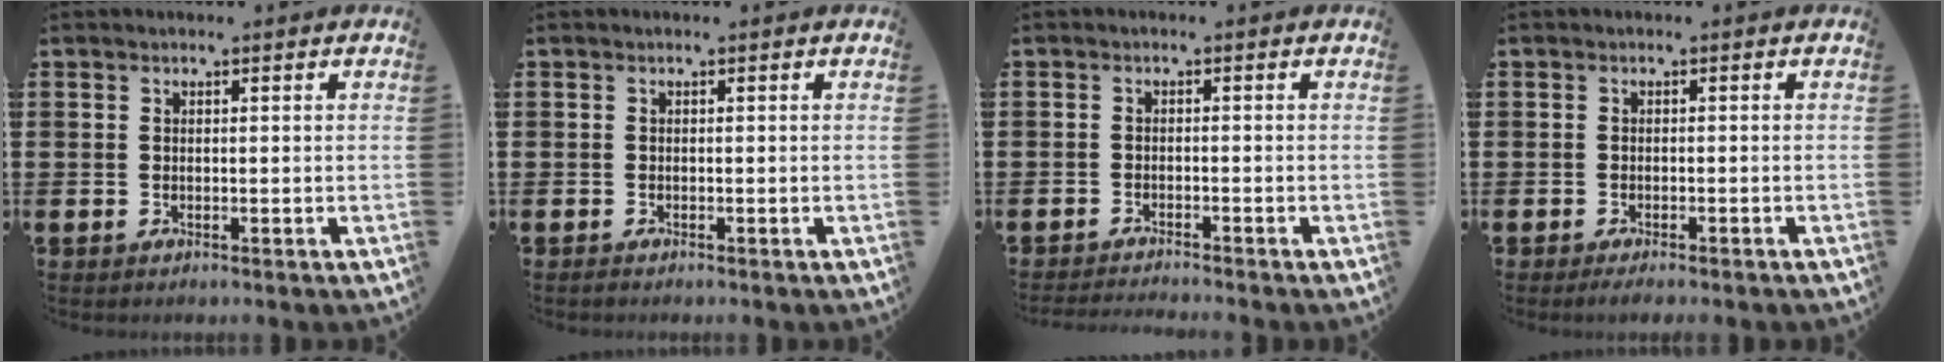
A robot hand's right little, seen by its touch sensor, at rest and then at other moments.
{"total": 0.0}
{"total": 1.3, "force": [-1.2, -0.2, 0.1], "torque": [-0.002, 0.000, -0.025]}
{"total": 0.8, "force": [-0.6, 0.0, 0.5], "torque": [-0.009, -0.003, -0.012]}